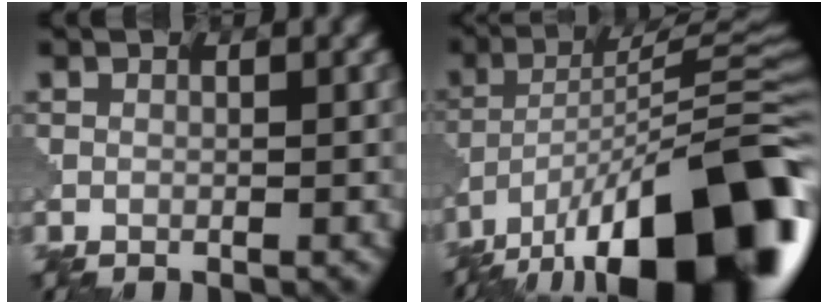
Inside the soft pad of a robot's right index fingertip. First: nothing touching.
{"total": 18.9, "force": [-11.3, 6.4, 13.7], "torque": [-0.181, 0.006, -0.191]}